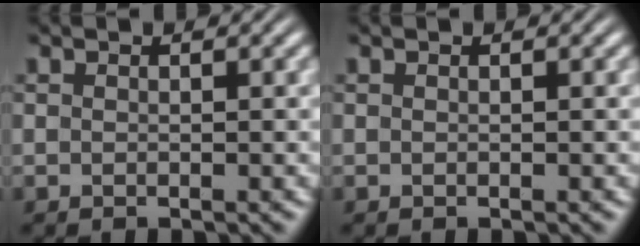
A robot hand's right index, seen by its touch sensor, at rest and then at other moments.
{"total": 0.0}